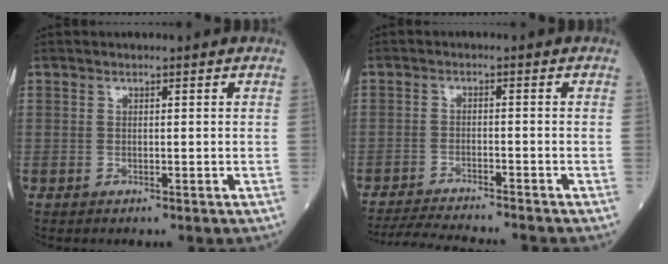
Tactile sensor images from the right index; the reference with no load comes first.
{"total": 9.5, "force": [-9.0, -0.5, 3.3], "torque": [-0.045, -0.014, -0.146]}